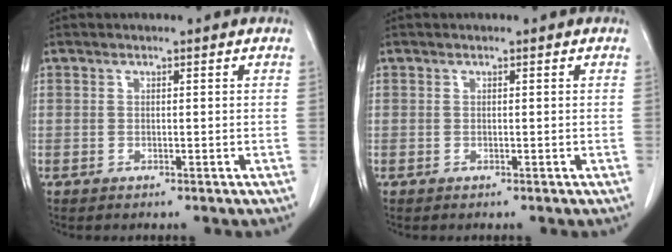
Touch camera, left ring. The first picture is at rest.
{"total": 0.0}